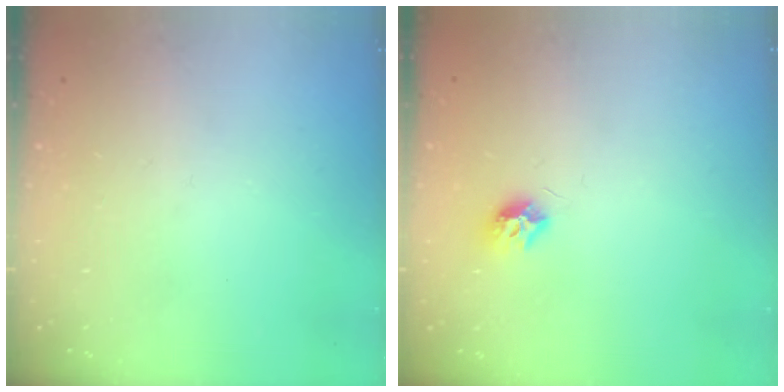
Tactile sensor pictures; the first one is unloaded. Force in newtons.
{"total": 7.4, "press": 7.4, "slide": 0.2}